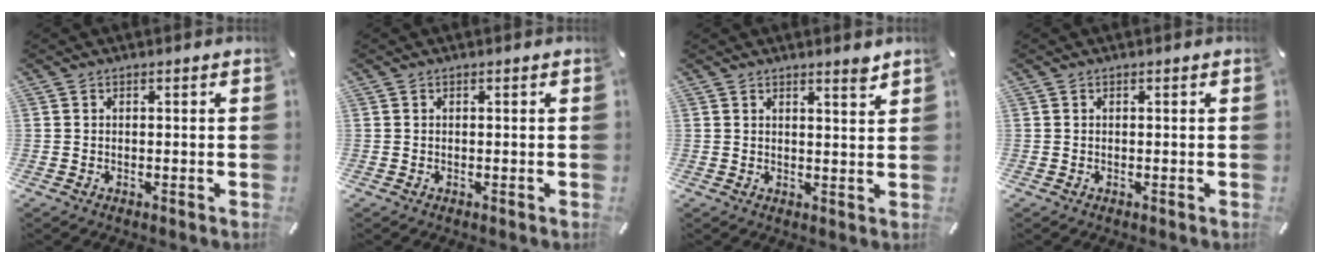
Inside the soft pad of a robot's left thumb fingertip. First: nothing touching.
{"total": 0.0}
{"total": 2.9, "force": [2.6, 0.1, 1.2], "torque": [-0.012, -0.021, 0.043]}
{"total": 0.0}